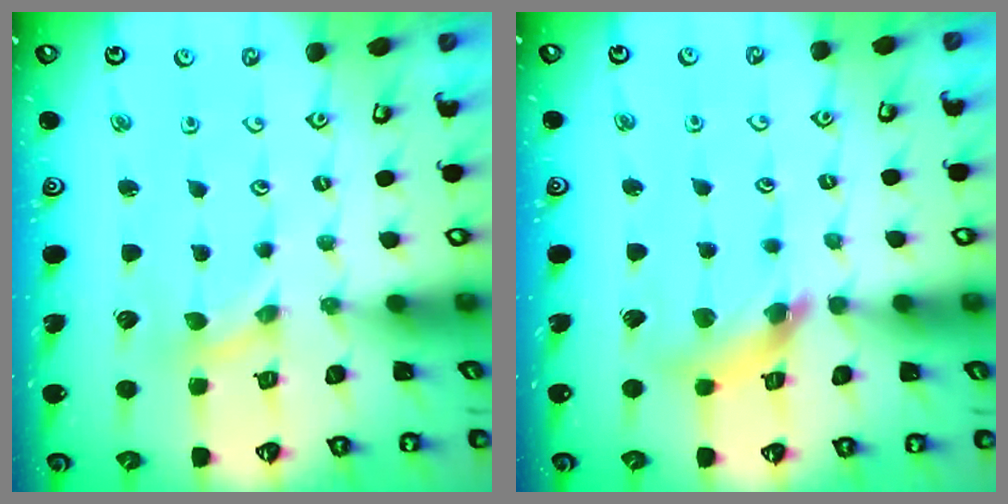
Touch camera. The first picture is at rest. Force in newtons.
{"total": 8.4, "press": 8.4, "slide": 0.8}